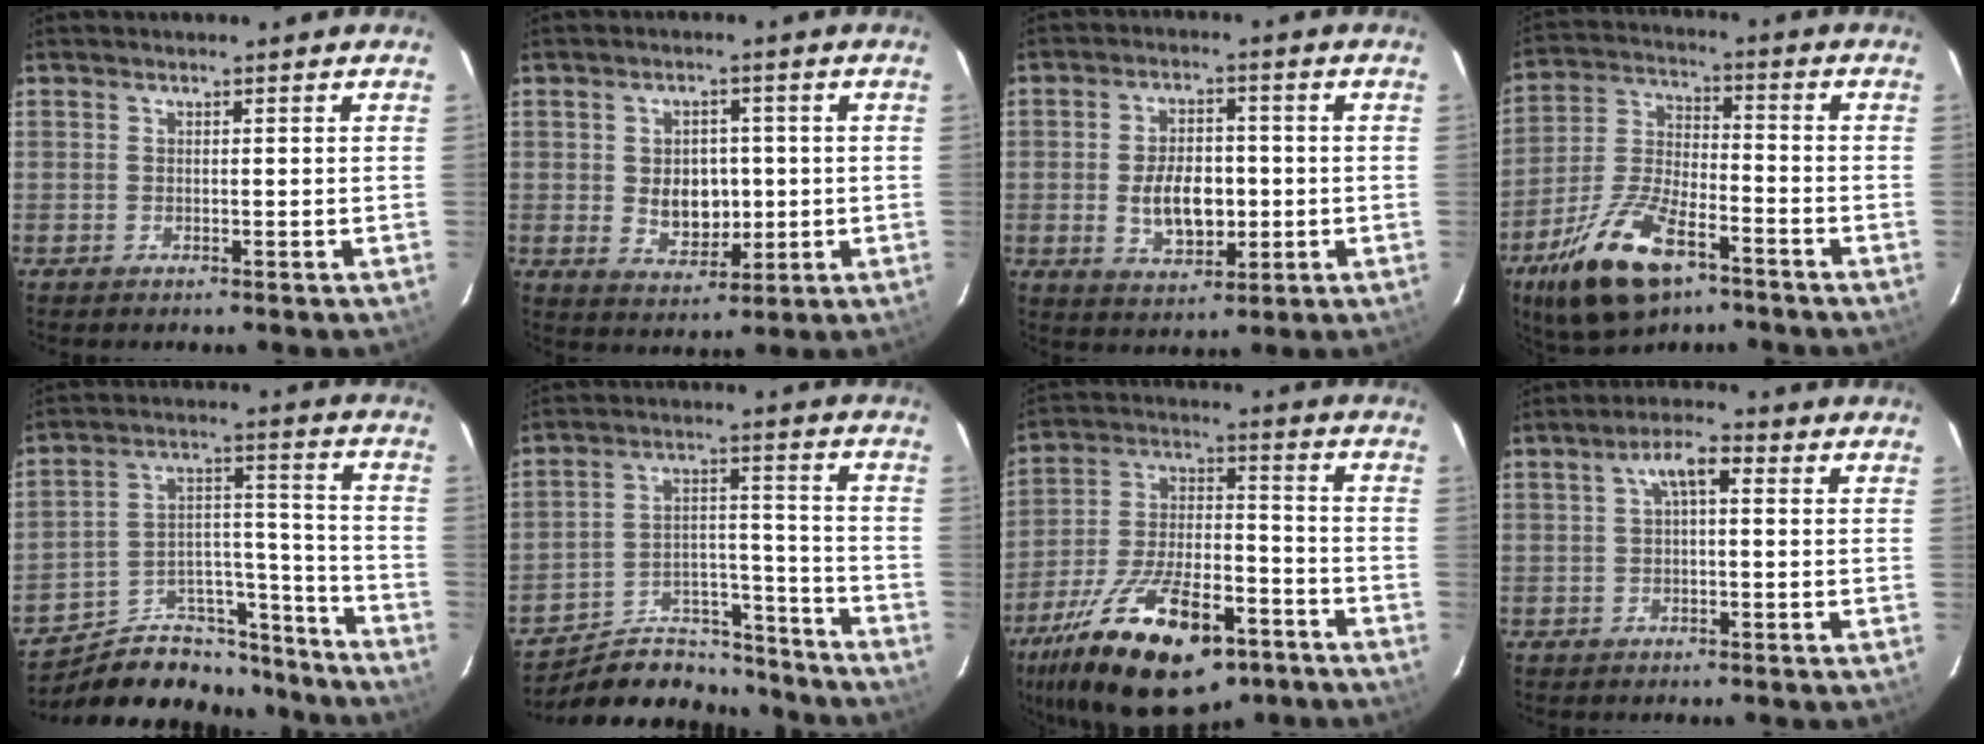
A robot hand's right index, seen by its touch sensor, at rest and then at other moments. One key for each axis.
{"total": 7.3, "fx": 0.0, "fy": 5.5, "fz": 4.8, "tx": -0.087, "ty": 0.003, "tz": 0.014}
{"total": 9.3, "fx": -1.1, "fy": 5.5, "fz": 7.4, "tx": -0.139, "ty": 0.005, "tz": -0.009}
{"total": 16.7, "fx": -9.9, "fy": 7.0, "fz": 11.5, "tx": -0.243, "ty": -0.018, "tz": -0.180}
{"total": 19.3, "fx": -16.5, "fy": 8.9, "fz": 4.3, "tx": -0.071, "ty": 0.081, "tz": -0.237}
{"total": 16.8, "fx": -15.2, "fy": 6.6, "fz": 2.9, "tx": -0.054, "ty": 0.056, "tz": -0.224}
{"total": 24.9, "fx": -15.4, "fy": 10.6, "fz": 16.5, "tx": -0.304, "ty": -0.017, "tz": -0.238}
{"total": 4.4, "fx": 0.7, "fy": 1.7, "fz": 4.0, "tx": -0.072, "ty": 0.017, "tz": 0.015}